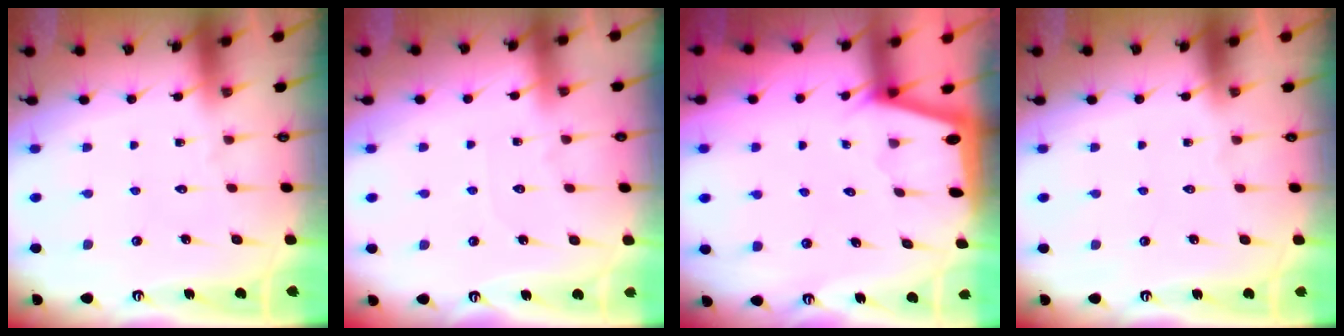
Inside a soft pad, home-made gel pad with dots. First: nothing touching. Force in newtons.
{"total": 2.7, "press": 2.7, "slide": 0.3}
{"total": 1.8, "press": 1.8, "slide": 0.3}
{"total": 0.0}